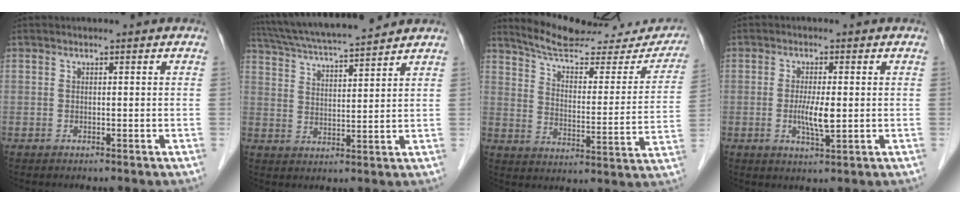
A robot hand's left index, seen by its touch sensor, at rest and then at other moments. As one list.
[{"total": 13.8, "force": [12.5, 0.5, 5.9], "torque": [-0.115, 0.022, 0.206]}, {"total": 18.8, "force": [17.6, 3.6, 5.6], "torque": [-0.061, -0.050, 0.216]}, {"total": 4.2, "force": [-0.4, 0.6, 4.1], "torque": [-0.083, -0.010, -0.007]}]